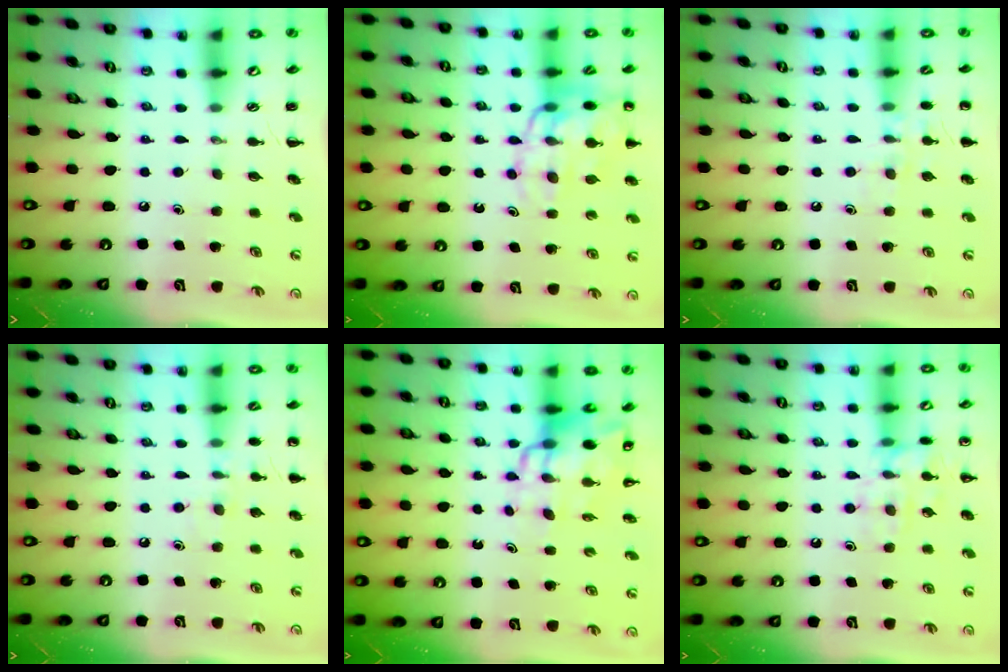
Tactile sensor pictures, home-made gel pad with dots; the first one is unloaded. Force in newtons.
{"total": 14.4, "press": 14.2, "slide": 2.7}
{"total": 6.9, "press": 6.8, "slide": 1.4}
{"total": 6.7, "press": 6.5, "slide": 1.7}
{"total": 11.5, "press": 10.9, "slide": 3.5}
{"total": 10.7, "press": 10.7, "slide": 0.8}